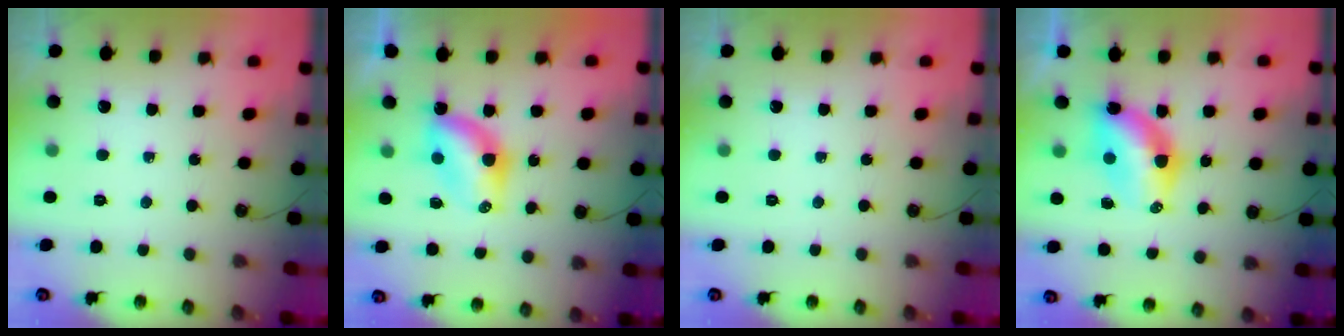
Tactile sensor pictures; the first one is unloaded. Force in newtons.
{"total": 6.5, "press": 6.5, "slide": 0.1}
{"total": 0.0}
{"total": 8.6, "press": 8.5, "slide": 1.0}